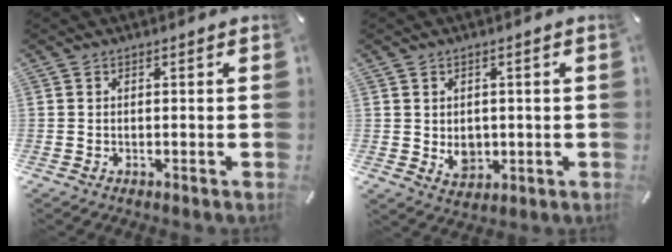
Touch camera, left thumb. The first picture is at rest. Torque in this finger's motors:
{"motor_torque": [0.76, 0.82, 0.27, -0.15, 0.01]}